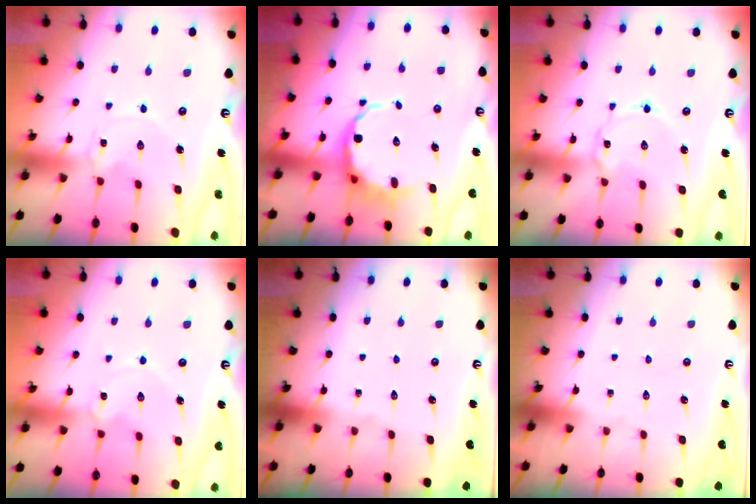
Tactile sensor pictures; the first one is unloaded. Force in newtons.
{"total": 8.4, "press": 8.0, "slide": 2.5}
{"total": 2.7, "press": 2.7, "slide": 0.4}
{"total": 1.8, "press": 1.8, "slide": 0.3}
{"total": 0.0}
{"total": 0.0}